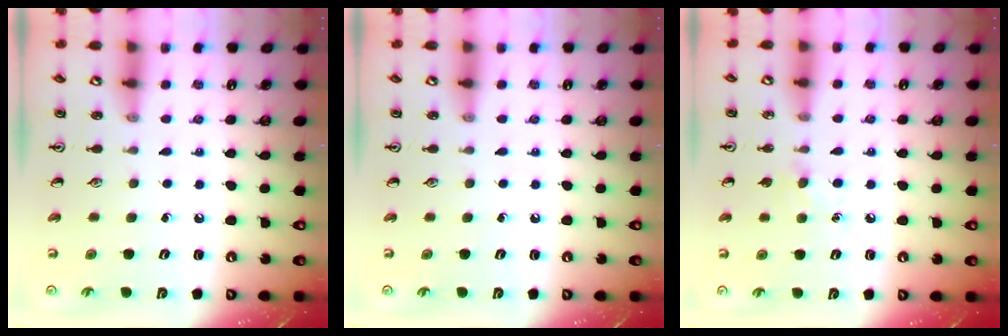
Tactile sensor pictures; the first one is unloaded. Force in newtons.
{"total": 0.0}
{"total": 5.4, "press": 5.3, "slide": 0.8}